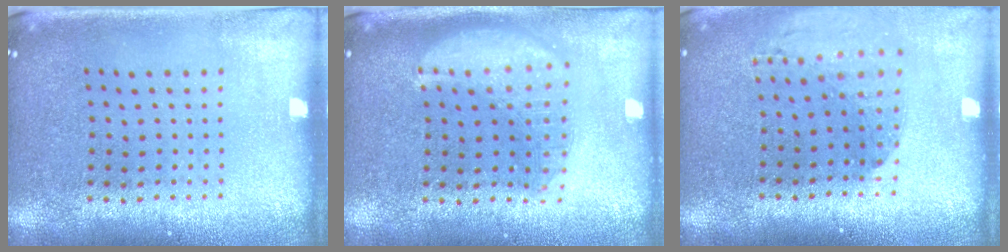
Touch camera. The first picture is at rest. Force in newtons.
{"total": 3.0, "press": 3.0, "slide": 0.4}
{"total": 1.3, "press": 1.3, "slide": 0.4}